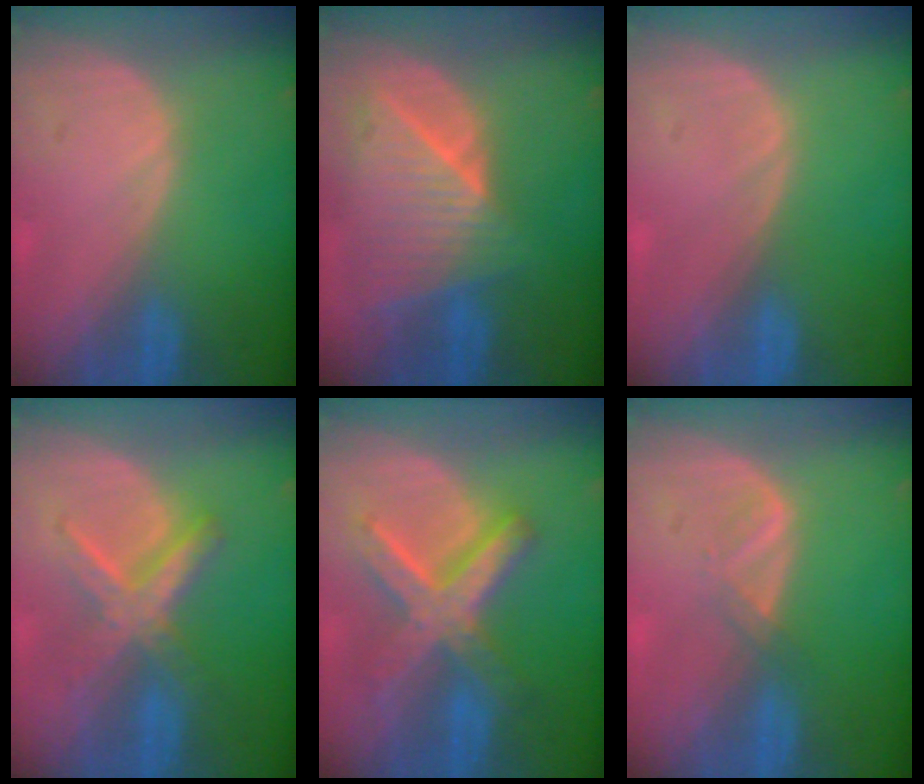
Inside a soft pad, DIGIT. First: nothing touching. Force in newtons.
{"total": 9.2, "press": 8.2, "slide": 4.0}
{"total": 0.0}
{"total": 5.9, "press": 5.9, "slide": 0.2}
{"total": 8.8, "press": 8.8, "slide": 0.7}
{"total": 1.8, "press": 1.7, "slide": 0.3}